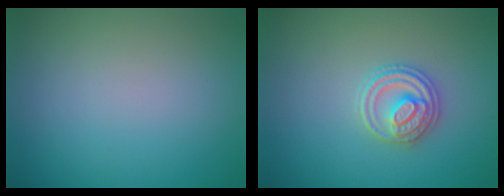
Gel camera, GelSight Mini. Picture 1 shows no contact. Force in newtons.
{"total": 2.8, "press": 2.7, "slide": 0.6}